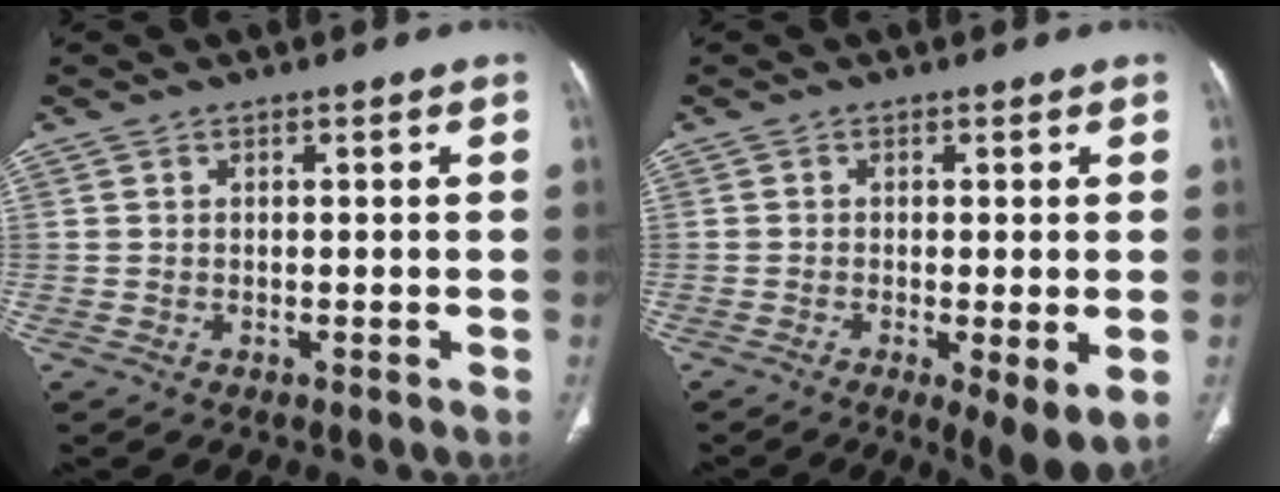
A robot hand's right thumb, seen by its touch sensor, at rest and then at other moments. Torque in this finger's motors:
{"motor_torque": [0.08, 0.22, 0.04, -0.07, 0.02]}